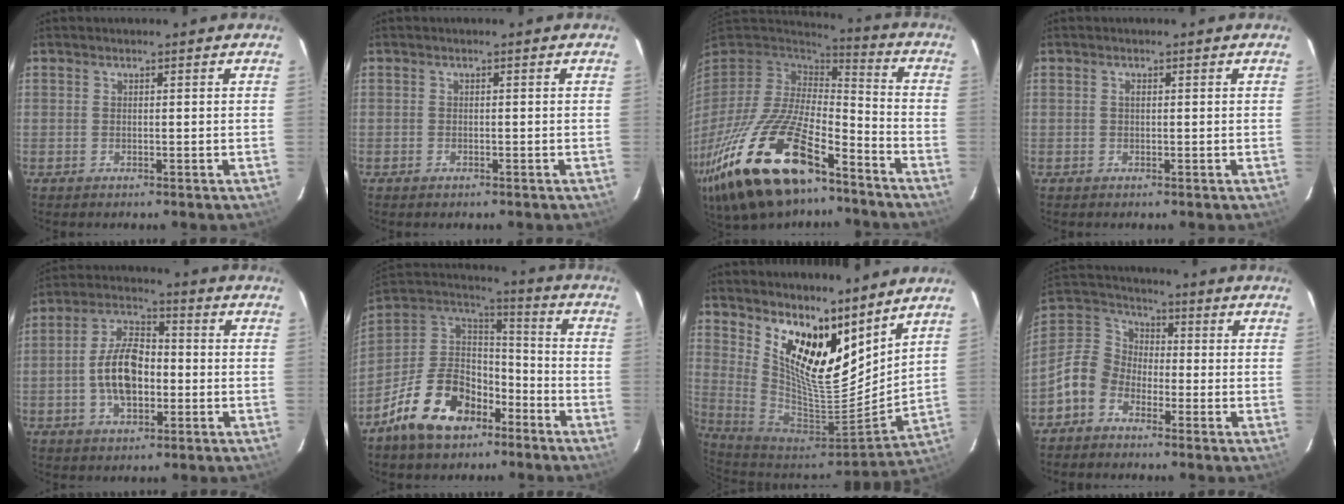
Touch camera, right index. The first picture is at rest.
{"total": 0.8, "force": [-0.5, 0.5, 0.2], "torque": [-0.003, -0.001, -0.009]}
{"total": 29.7, "force": [-17.9, 12.6, 20.1], "torque": [-0.423, -0.051, -0.302]}
{"total": 0.5, "force": [0.1, 0.3, 0.4], "torque": [-0.008, 0.003, 0.000]}
{"total": 10.8, "force": [-2.0, 6.1, 8.7], "torque": [-0.171, 0.018, -0.032]}
{"total": 18.4, "force": [-11.4, 10.7, 9.8], "torque": [-0.215, 0.030, -0.185]}
{"total": 16.5, "force": [11.2, 5.9, 10.6], "torque": [-0.189, -0.021, 0.211]}
{"total": 9.0, "force": [-4.9, 6.7, 3.6], "torque": [-0.086, 0.029, -0.111]}